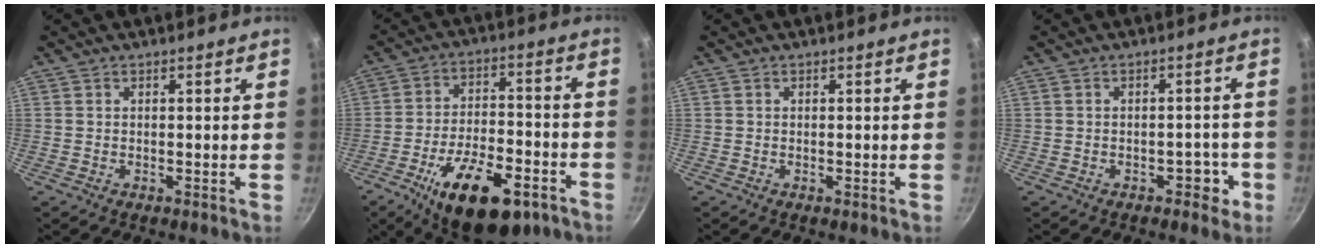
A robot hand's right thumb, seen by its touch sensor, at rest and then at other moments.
{"total": 19.8, "force": [-10.2, 9.1, 14.4], "torque": [-0.206, 0.042, -0.152]}
{"total": 0.0}
{"total": 3.8, "force": [-1.8, 2.4, 2.4], "torque": [-0.003, 0.022, -0.017]}